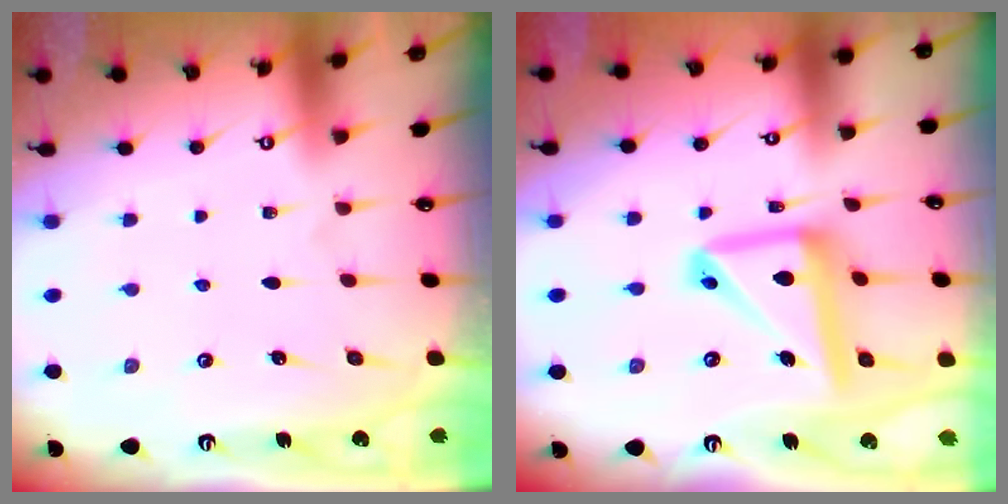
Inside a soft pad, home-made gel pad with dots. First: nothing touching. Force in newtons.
{"total": 15.2, "press": 15.1, "slide": 1.5}